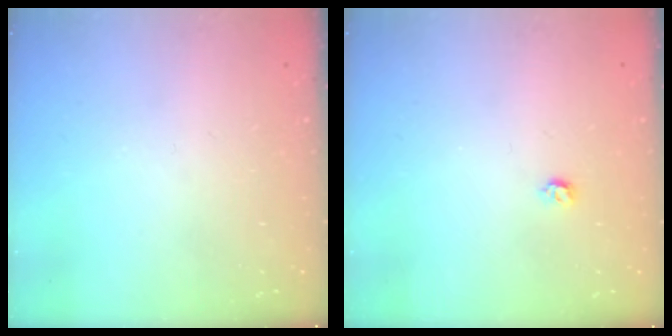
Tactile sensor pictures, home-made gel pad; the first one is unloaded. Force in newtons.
{"total": 3.5, "press": 3.5, "slide": 0.5}